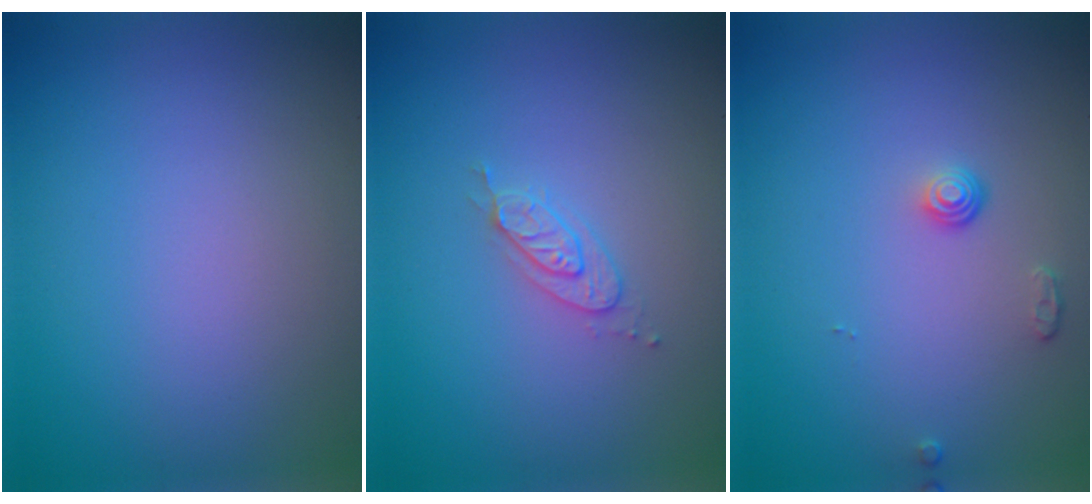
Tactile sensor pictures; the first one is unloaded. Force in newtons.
{"total": 2.0, "press": 2.0, "slide": 0.4}
{"total": 1.1, "press": 0.8, "slide": 0.8}